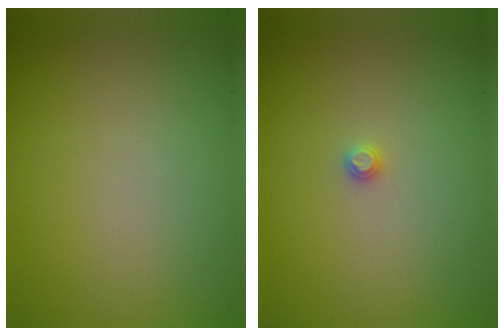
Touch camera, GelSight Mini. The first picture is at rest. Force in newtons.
{"total": 0.6, "press": 0.6, "slide": 0.2}